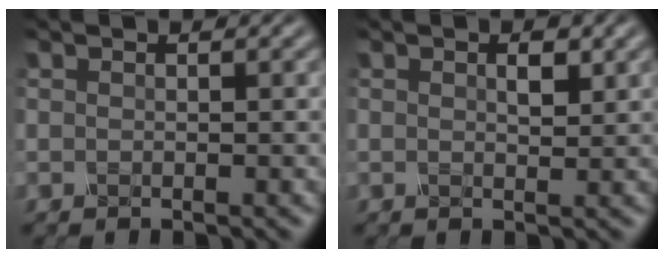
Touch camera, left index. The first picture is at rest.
{"total": 1.1, "force": [0.5, 0.3, 1.0], "torque": [-0.020, 0.000, 0.017]}